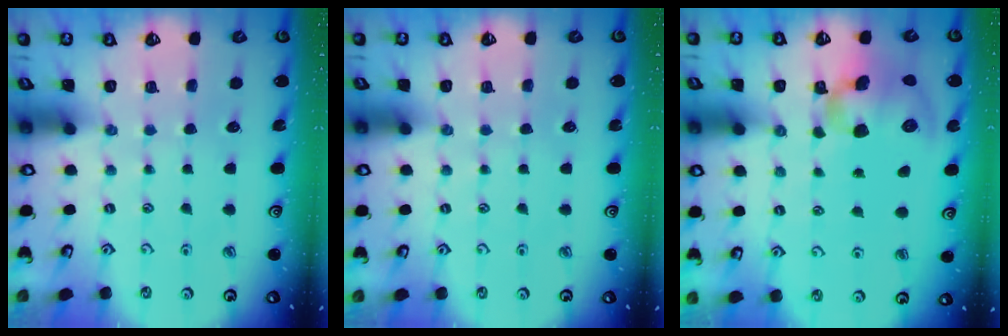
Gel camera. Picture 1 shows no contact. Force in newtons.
{"total": 0.0}
{"total": 14.7, "press": 14.5, "slide": 2.2}